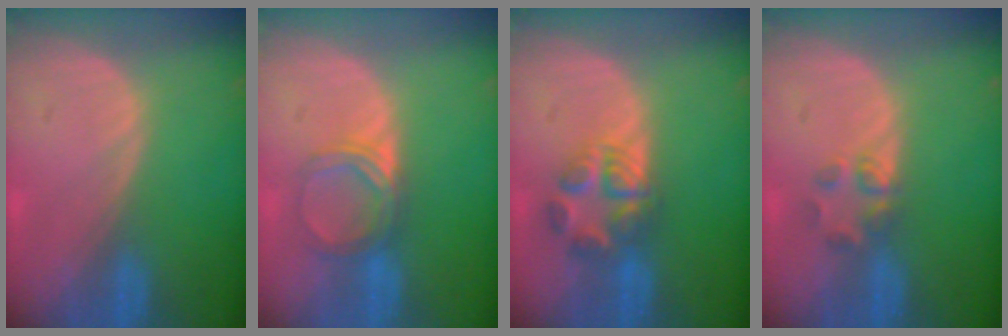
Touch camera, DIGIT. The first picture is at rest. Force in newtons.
{"total": 5.0, "press": 4.6, "slide": 2.1}
{"total": 5.8, "press": 5.8, "slide": 0.8}
{"total": 2.7, "press": 2.6, "slide": 0.9}